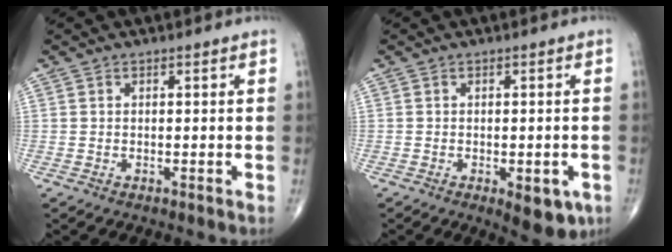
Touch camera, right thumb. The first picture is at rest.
{"total": 6.3, "force": [-2.4, 2.7, 5.1], "torque": [-0.048, 0.001, -0.021]}